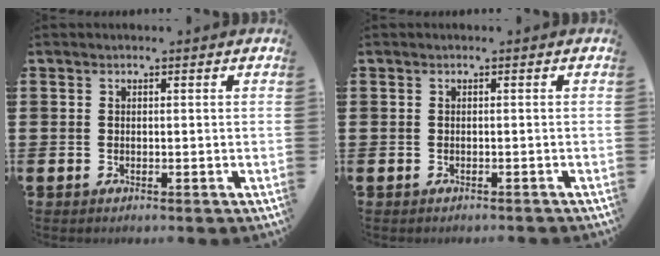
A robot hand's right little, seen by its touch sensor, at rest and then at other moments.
{"total": 0.0}